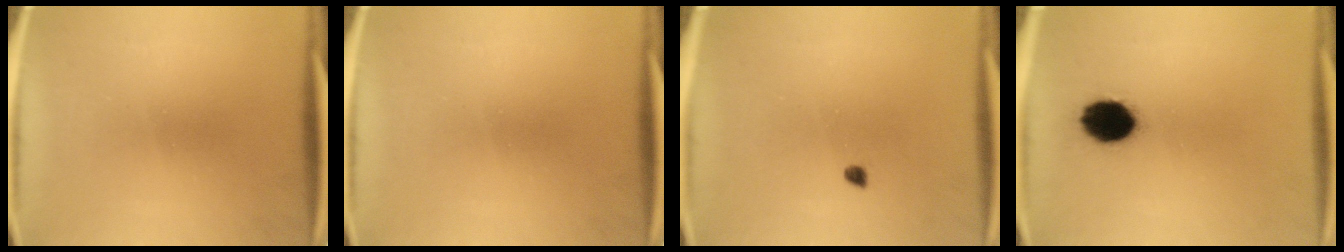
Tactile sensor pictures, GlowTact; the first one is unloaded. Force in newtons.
{"total": 0.0}
{"total": 1.0}
{"total": 10.0}